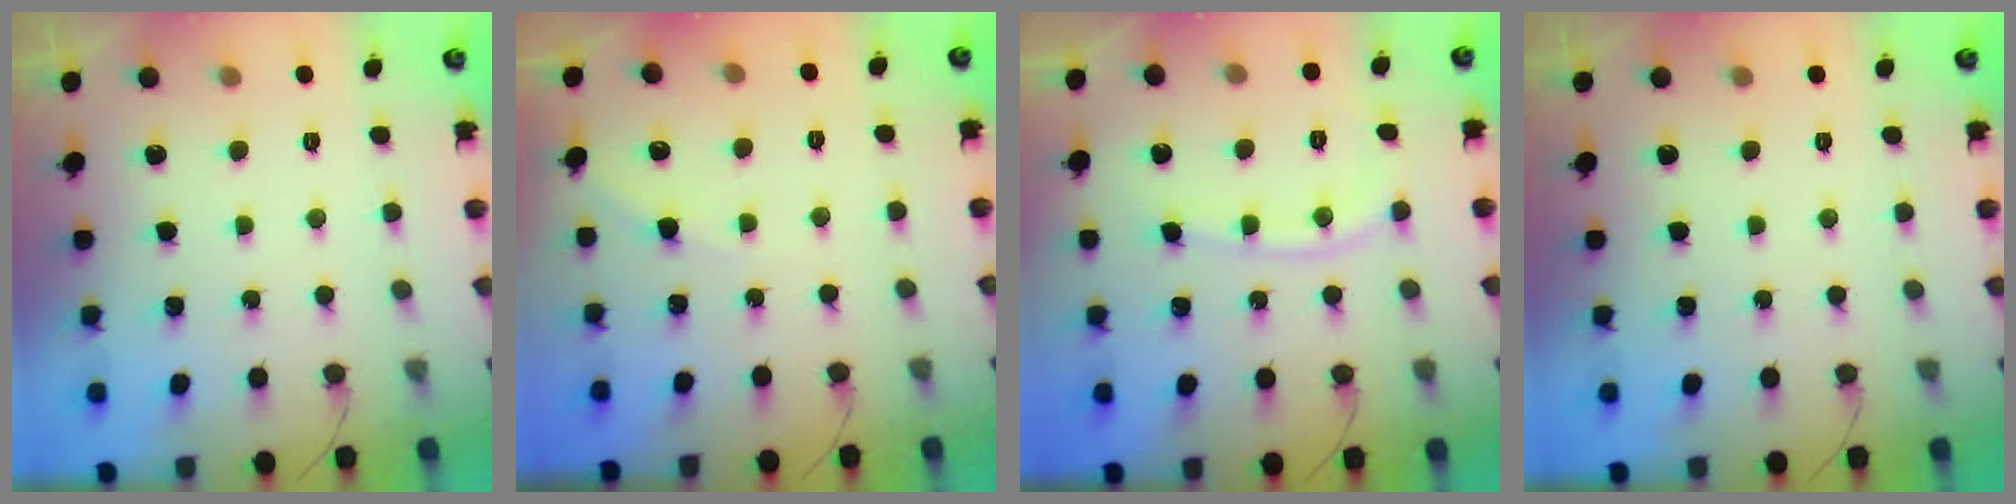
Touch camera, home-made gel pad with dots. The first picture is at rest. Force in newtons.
{"total": 4.0, "press": 4.0, "slide": 0.6}
{"total": 6.7, "press": 6.7, "slide": 0.1}
{"total": 0.0}